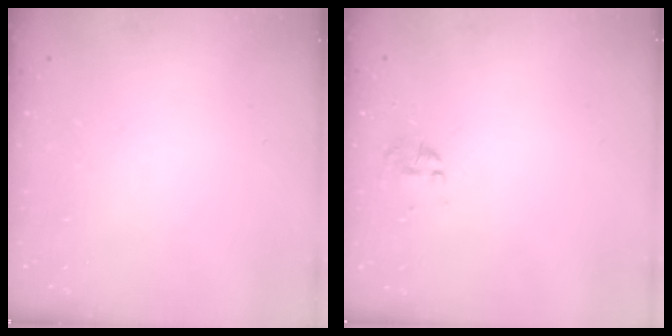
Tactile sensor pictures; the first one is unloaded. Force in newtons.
{"total": 0.0}